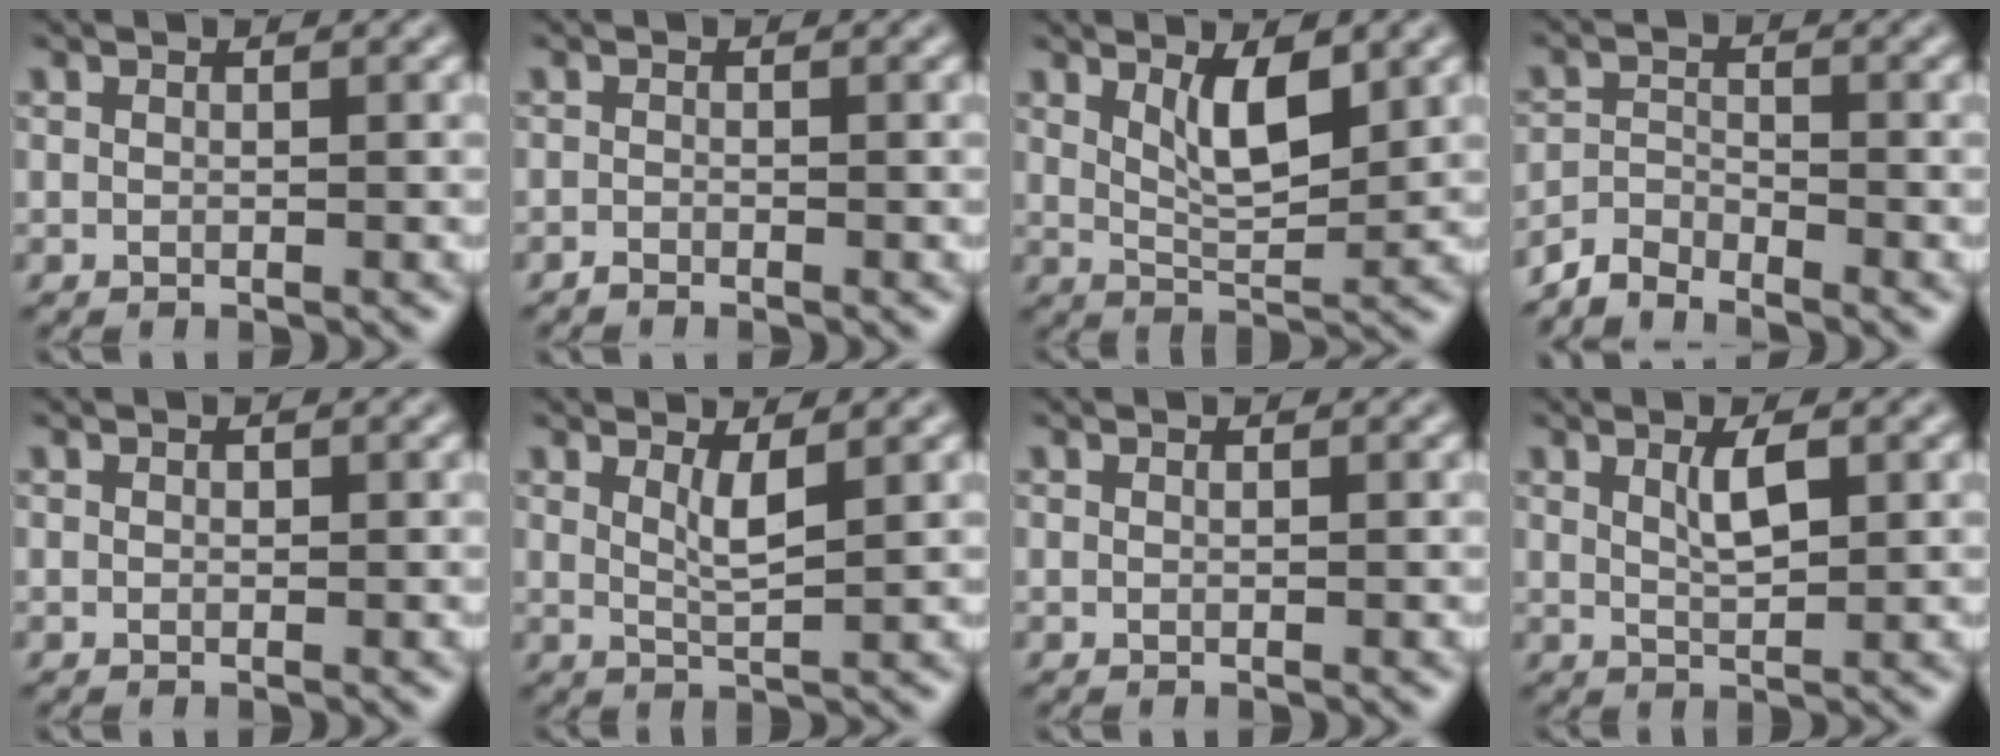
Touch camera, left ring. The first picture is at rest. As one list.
[{"total": 0.6, "force": [-0.6, 0.1, 0.2], "torque": [-0.001, 0.000, -0.013]}, {"total": 3.9, "force": [1.8, 1.3, 3.2], "torque": [-0.061, -0.006, 0.034]}, {"total": 2.8, "force": [-2.6, 0.6, 0.5], "torque": [-0.010, 0.002, -0.062]}, {"total": 0.0}, {"total": 2.2, "force": [1.1, 0.5, 1.9], "torque": [-0.031, -0.007, 0.019]}, {"total": 0.0}, {"total": 2.5, "force": [1.1, 0.7, 2.1], "torque": [-0.039, 0.000, 0.020]}]